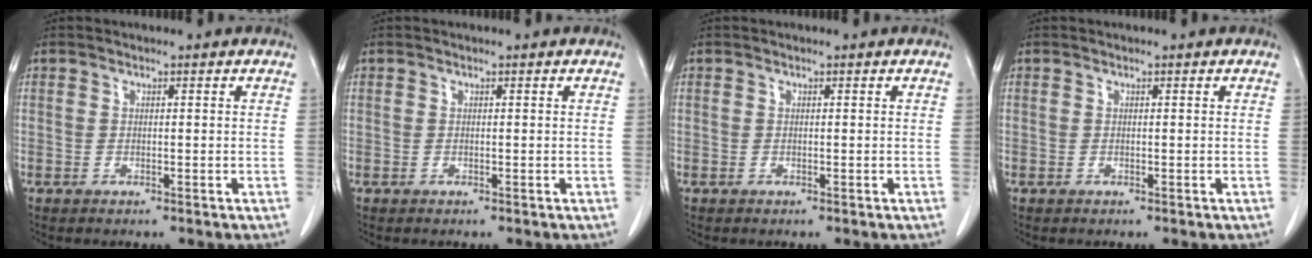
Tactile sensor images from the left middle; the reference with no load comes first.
{"total": 0.0}
{"total": 0.0}
{"total": 0.0}